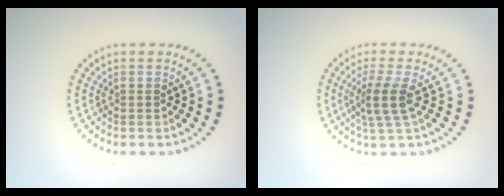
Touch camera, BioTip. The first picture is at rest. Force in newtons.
{"total": 3.0, "press": 2.2, "slide": 1.9}